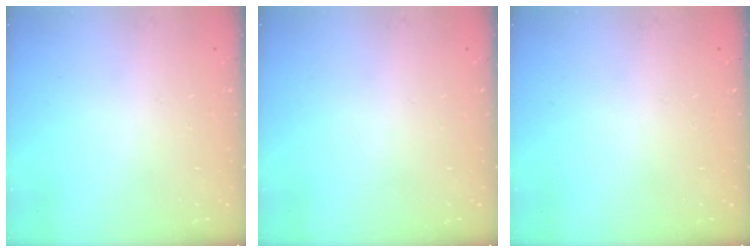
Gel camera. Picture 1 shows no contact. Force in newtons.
{"total": 0.0}
{"total": 0.0}